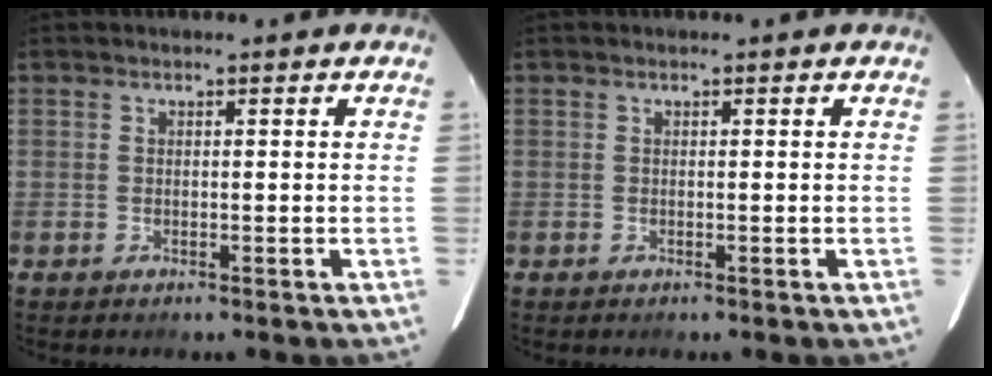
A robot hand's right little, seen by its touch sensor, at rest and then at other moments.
{"total": 0.0}